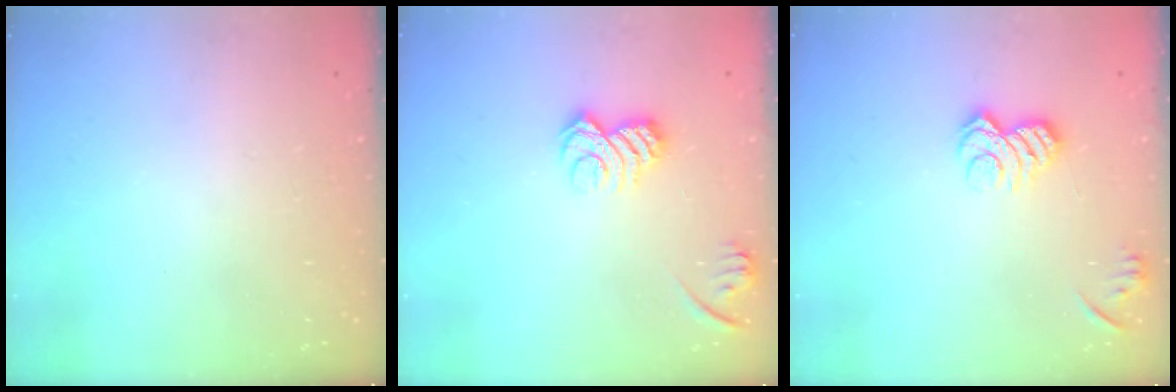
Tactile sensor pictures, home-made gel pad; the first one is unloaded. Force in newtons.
{"total": 10.4, "press": 10.4, "slide": 0.3}
{"total": 9.2, "press": 9.1, "slide": 1.2}